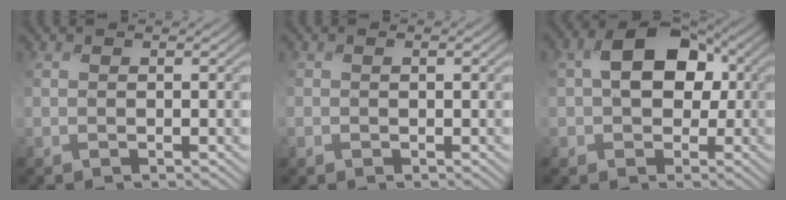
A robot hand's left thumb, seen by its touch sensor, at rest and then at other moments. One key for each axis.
{"total": 0.8, "fx": -0.1, "fy": 0.7, "fz": 0.4, "tx": -0.012, "ty": -0.001, "tz": -0.003}
{"total": 9.8, "fx": 0.6, "fy": 6.9, "fz": 6.8, "tx": -0.128, "ty": 0.006, "tz": 0.006}